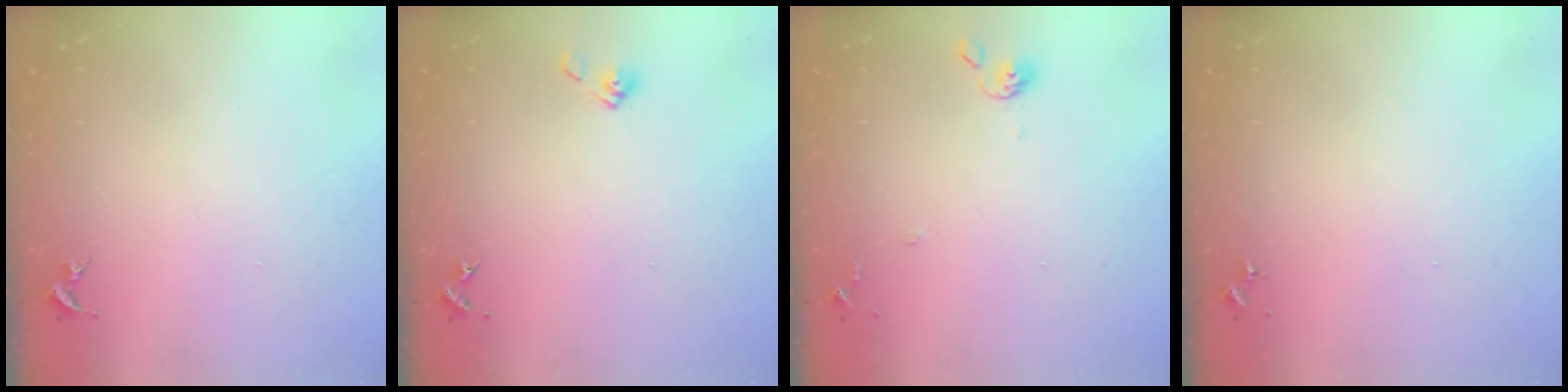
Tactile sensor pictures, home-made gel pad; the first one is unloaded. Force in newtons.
{"total": 5.4, "press": 4.9, "slide": 2.3}
{"total": 6.6, "press": 6.6, "slide": 0.6}
{"total": 0.0}